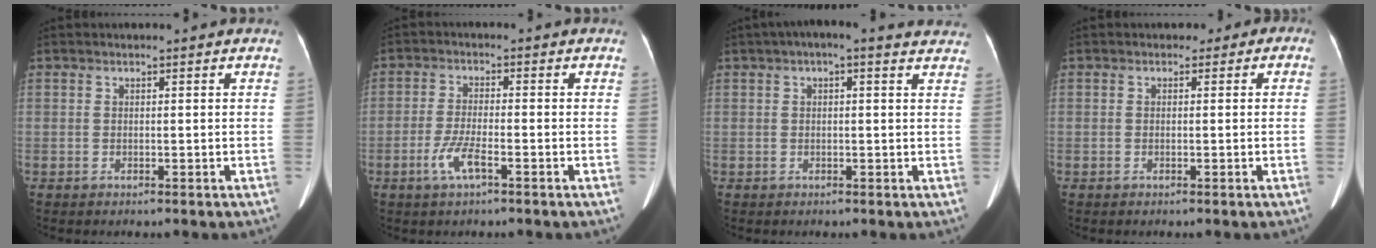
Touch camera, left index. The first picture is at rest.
{"total": 4.4, "force": [-2.4, 0.6, 3.6], "torque": [-0.084, -0.007, -0.046]}
{"total": 8.9, "force": [7.0, 2.2, 5.1], "torque": [-0.068, 0.027, 0.071]}
{"total": 1.5, "force": [-0.3, 1.4, 0.3], "torque": [0.008, 0.010, -0.011]}